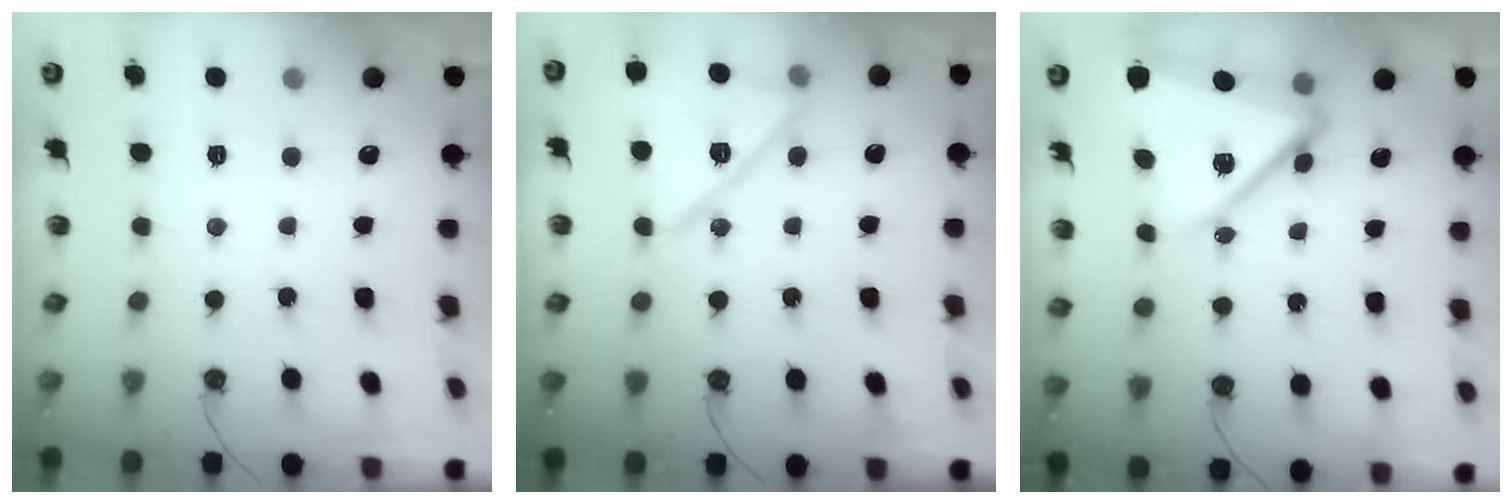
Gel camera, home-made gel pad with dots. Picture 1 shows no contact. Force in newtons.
{"total": 15.1, "press": 15.1, "slide": 0.3}
{"total": 14.3, "press": 14.2, "slide": 1.6}